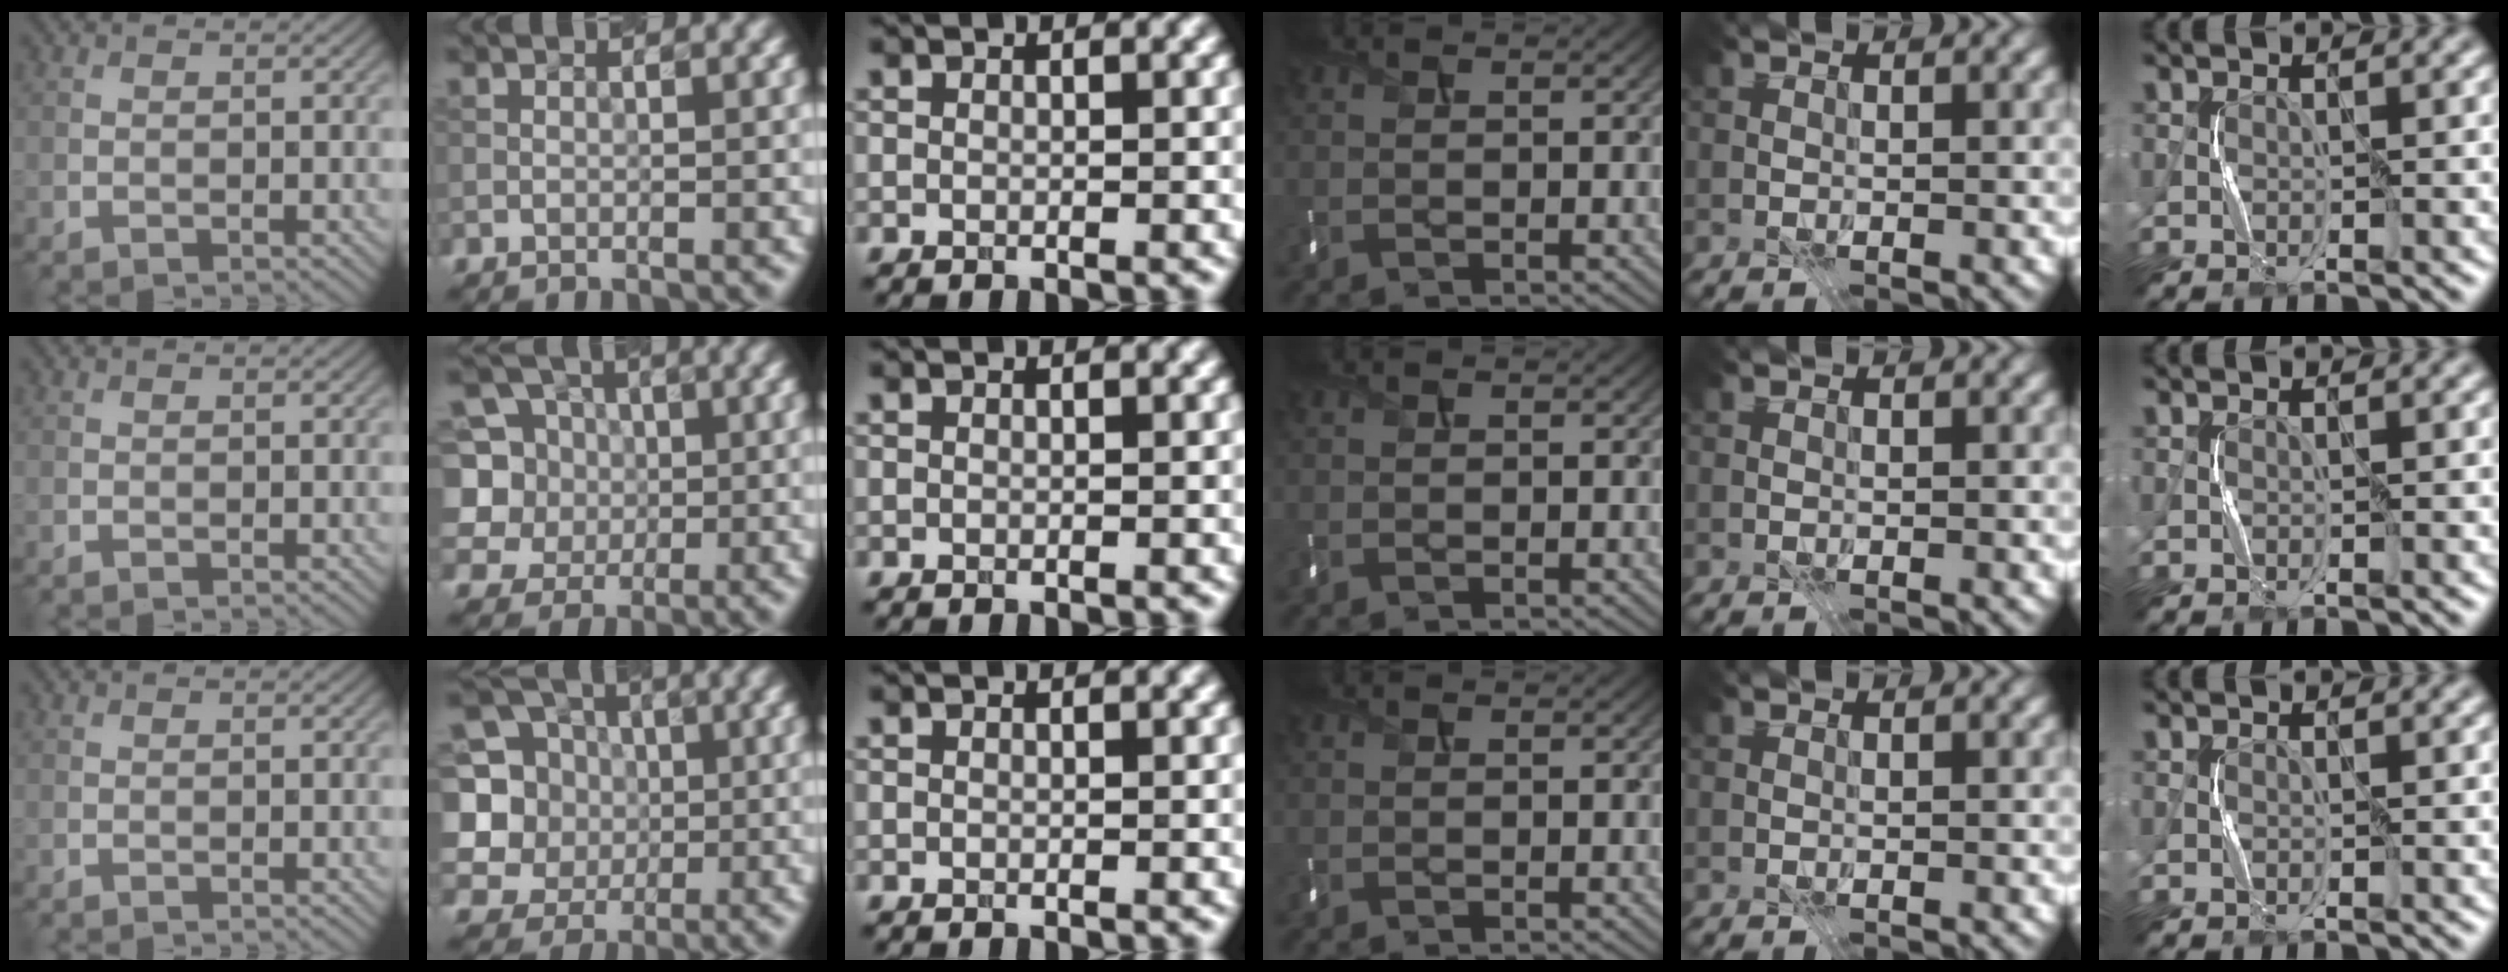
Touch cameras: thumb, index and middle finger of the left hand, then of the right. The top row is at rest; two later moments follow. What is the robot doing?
{"motion": "press", "object": "keyboard"}